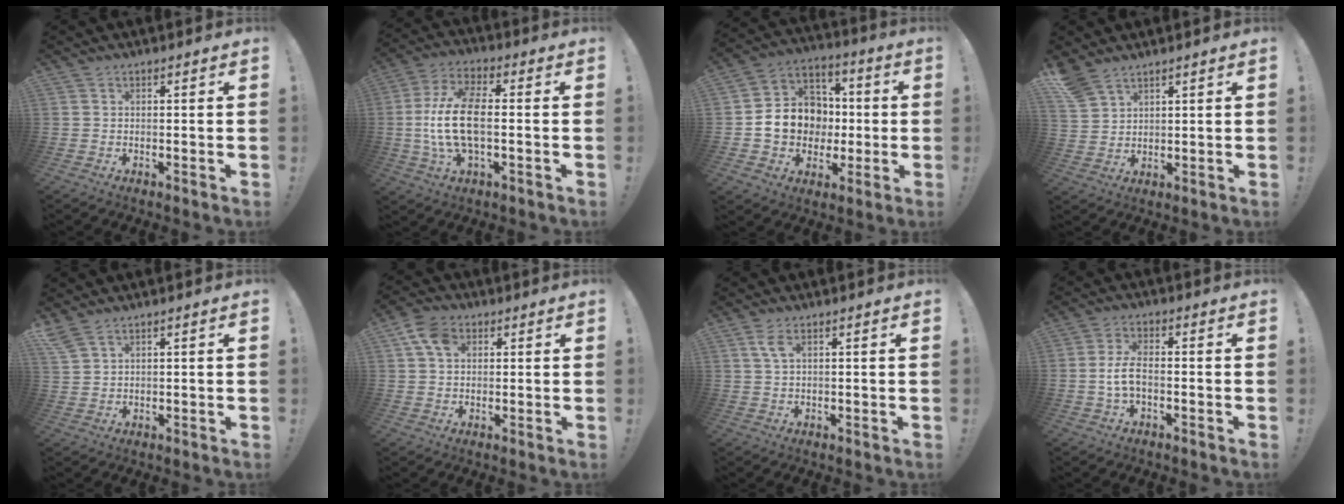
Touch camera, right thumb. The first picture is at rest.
{"total": 14.4, "force": [-1.1, 6.4, 12.8], "torque": [-0.265, 0.002, -0.019]}
{"total": 13.6, "force": [-1.3, 12.1, 6.0], "torque": [-0.082, 0.017, -0.006]}
{"total": 6.3, "force": [5.2, 2.7, 2.4], "torque": [-0.054, -0.023, 0.103]}
{"total": 3.9, "force": [3.0, 1.0, 2.3], "torque": [-0.049, -0.012, 0.060]}
{"total": 8.0, "force": [2.8, 5.6, 5.0], "torque": [-0.094, 0.002, 0.054]}
{"total": 3.7, "force": [1.5, 1.3, 3.1], "torque": [-0.057, 0.000, 0.025]}
{"total": 5.9, "force": [-1.1, 2.4, 5.2], "torque": [-0.115, -0.003, -0.021]}